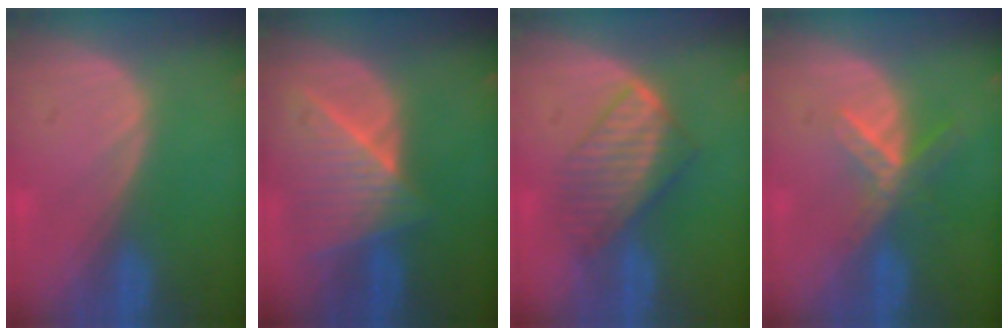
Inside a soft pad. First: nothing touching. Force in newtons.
{"total": 8.0, "press": 7.3, "slide": 3.2}
{"total": 6.7, "press": 6.4, "slide": 1.9}
{"total": 5.8, "press": 5.0, "slide": 2.9}